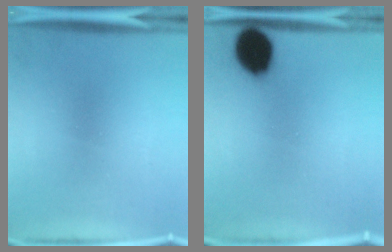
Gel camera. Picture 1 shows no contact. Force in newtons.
{"total": 11.9}